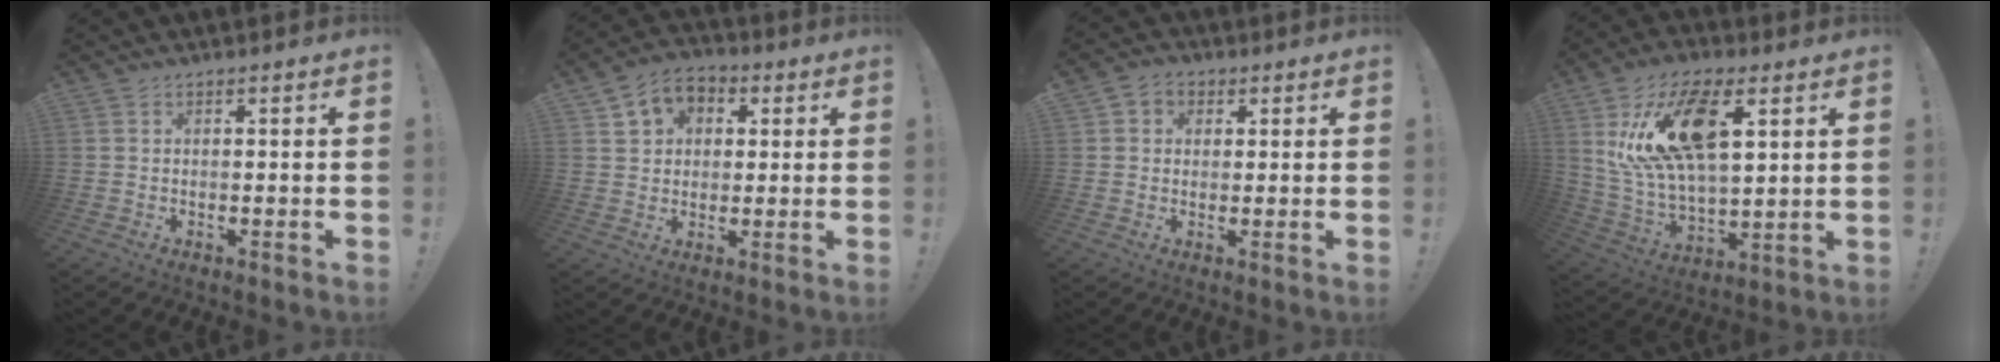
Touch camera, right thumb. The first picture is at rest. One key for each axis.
{"total": 7.7, "fx": 2.7, "fy": 6.6, "fz": 2.8, "tx": -0.040, "ty": -0.009, "tz": 0.055}
{"total": 3.7, "fx": 0.8, "fy": 3.3, "fz": 1.3, "tx": -0.016, "ty": 0.002, "tz": 0.015}
{"total": 21.6, "fx": 7.7, "fy": 11.3, "fz": 16.8, "tx": -0.302, "ty": -0.020, "tz": 0.136}